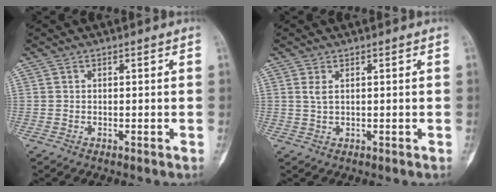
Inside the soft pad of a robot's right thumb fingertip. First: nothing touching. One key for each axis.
{"total": 1.7, "fx": 0.6, "fy": 0.7, "fz": 1.4, "tx": -0.034, "ty": 0.002, "tz": 0.020}